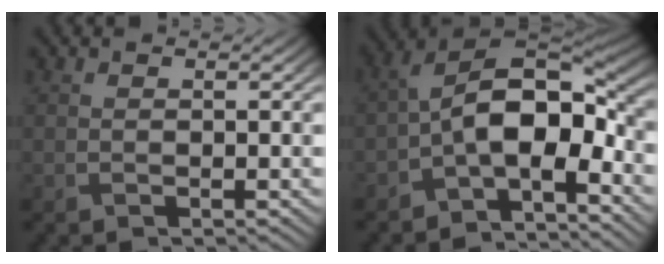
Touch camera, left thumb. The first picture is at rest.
{"total": 11.1, "force": [-3.0, 5.8, 9.0], "torque": [-0.153, -0.001, -0.066]}